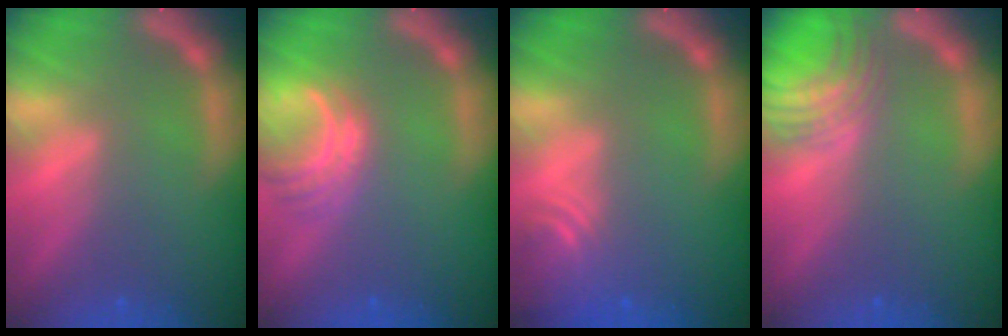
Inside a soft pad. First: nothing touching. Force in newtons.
{"total": 4.0}
{"total": 4.0}
{"total": 5.5}